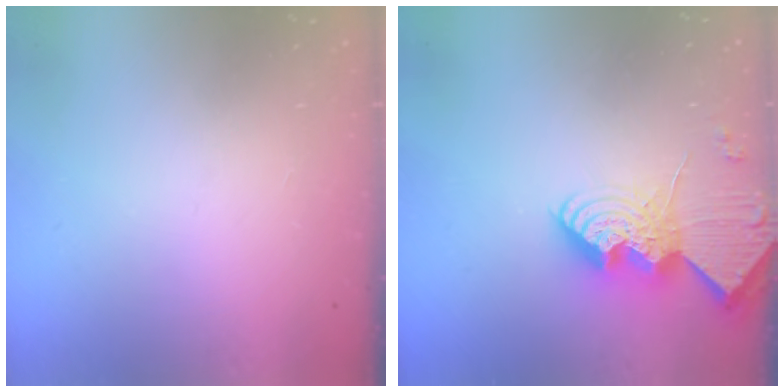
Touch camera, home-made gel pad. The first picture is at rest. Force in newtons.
{"total": 13.7, "press": 13.7, "slide": 1.2}